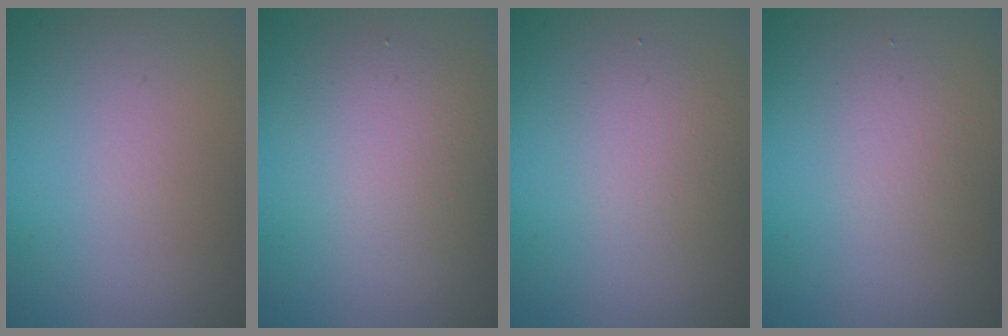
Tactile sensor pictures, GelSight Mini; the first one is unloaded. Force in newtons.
{"total": 3.2, "press": 3.2, "slide": 0.3}
{"total": 2.0, "press": 2.0, "slide": 0.1}
{"total": 1.2, "press": 1.2, "slide": 0.0}